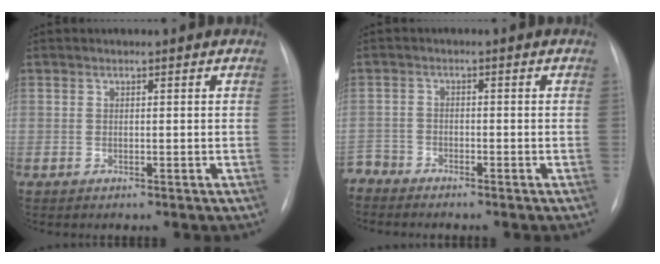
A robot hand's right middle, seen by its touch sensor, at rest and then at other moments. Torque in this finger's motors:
{"motor_torque": [-0.67, -0.11, -0.56, -0.10]}